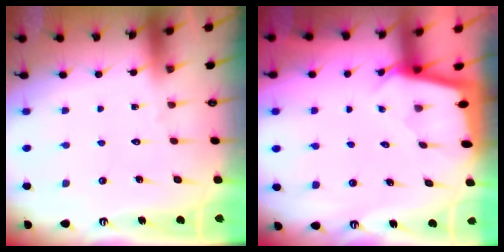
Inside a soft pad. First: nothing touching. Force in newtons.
{"total": 2.1, "press": 2.1, "slide": 0.1}